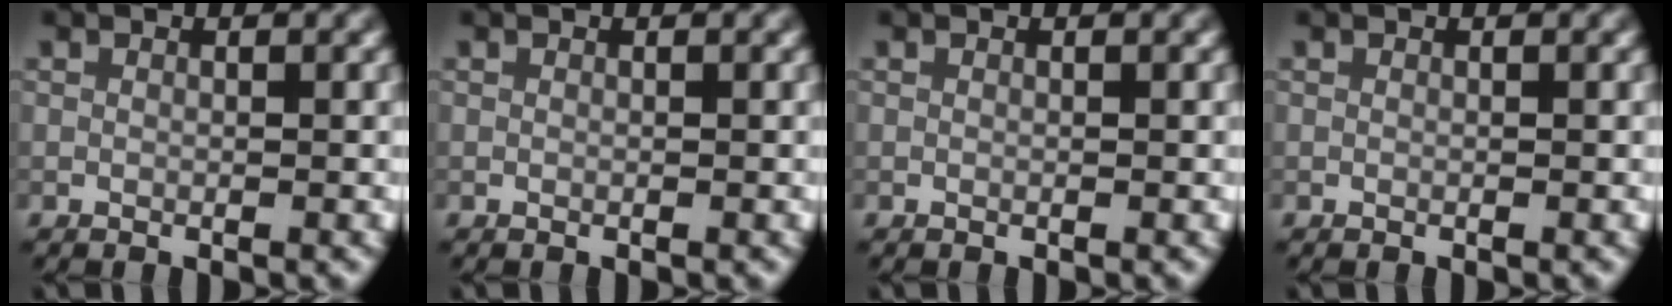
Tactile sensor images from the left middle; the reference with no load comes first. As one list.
[{"total": 0.0}, {"total": 0.0}, {"total": 0.0}]